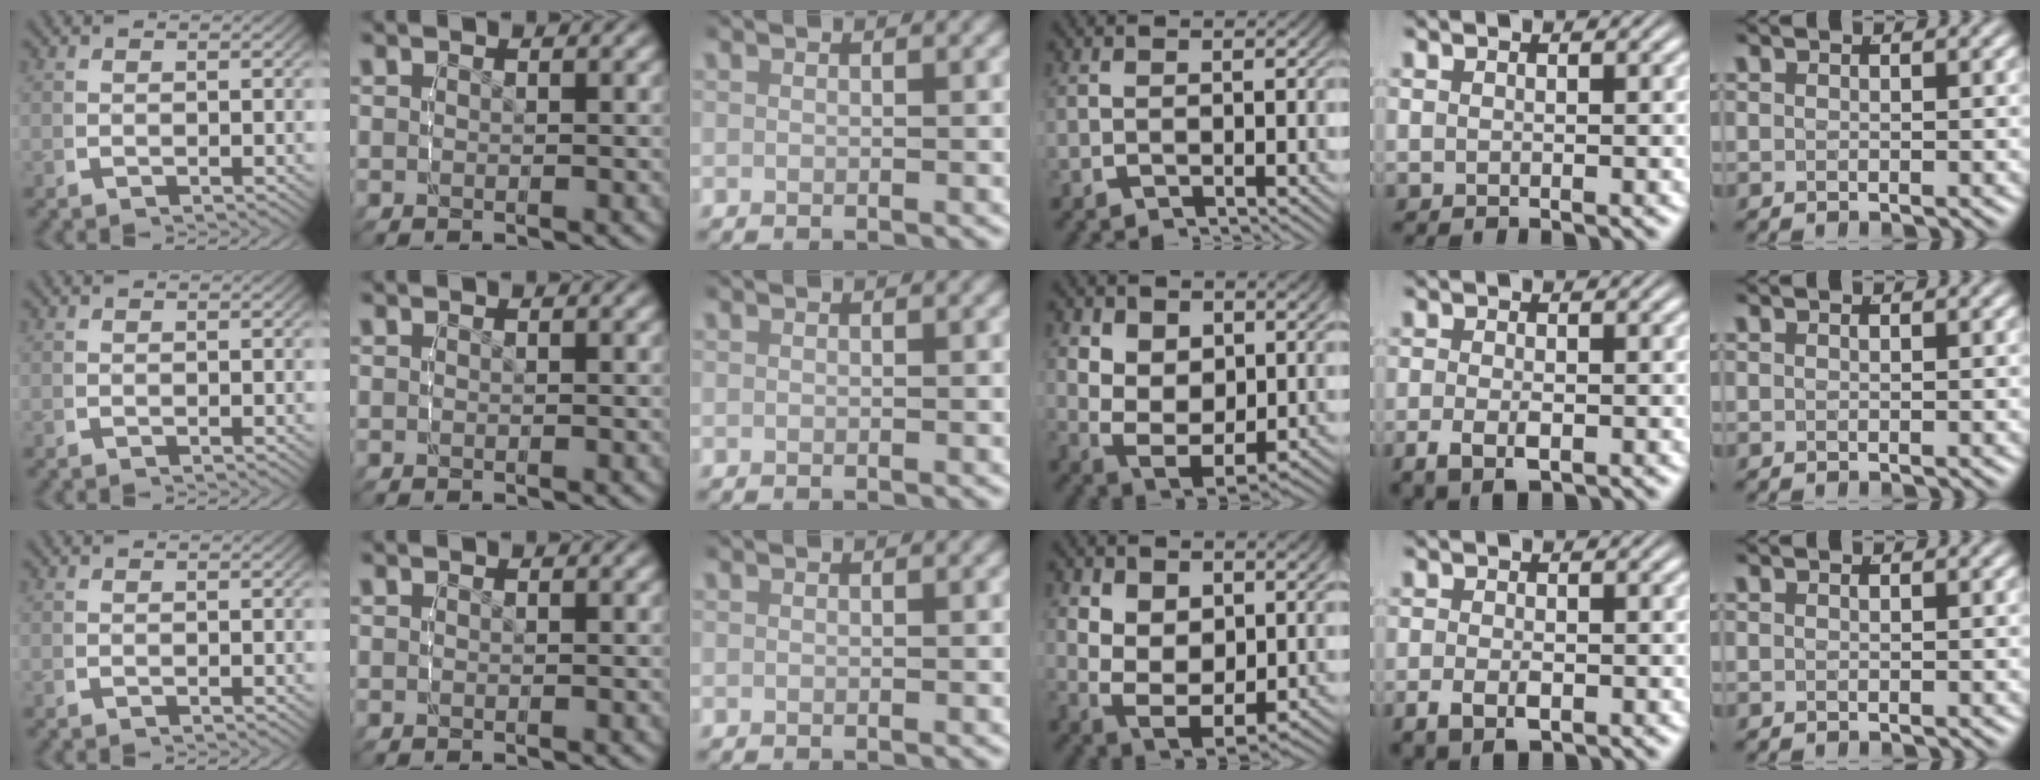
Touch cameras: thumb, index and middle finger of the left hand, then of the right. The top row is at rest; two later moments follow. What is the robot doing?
{"motion": "lift_and_place", "object": "air blower"}